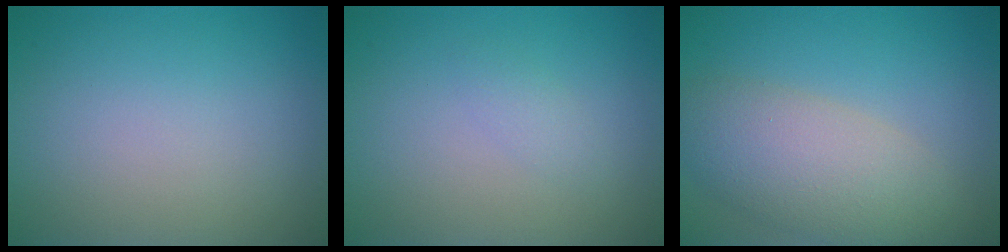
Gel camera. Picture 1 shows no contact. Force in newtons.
{"total": 1.0, "press": 1.0, "slide": 0.0}
{"total": 6.2, "press": 6.2, "slide": 0.3}